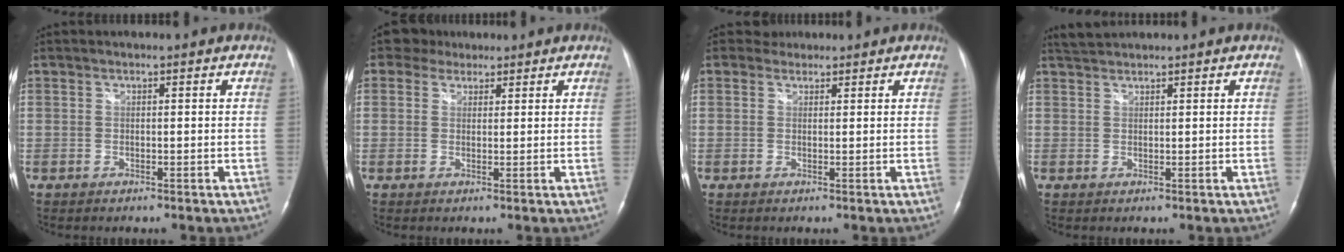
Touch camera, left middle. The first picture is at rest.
{"total": 3.0, "force": [2.2, 2.1, 0.0], "torque": [-0.001, 0.015, 0.033]}
{"total": 1.6, "force": [1.4, 0.8, -0.4], "torque": [0.007, 0.008, 0.018]}
{"total": 2.0, "force": [2.0, -0.1, 0.1], "torque": [-0.010, 0.012, 0.042]}